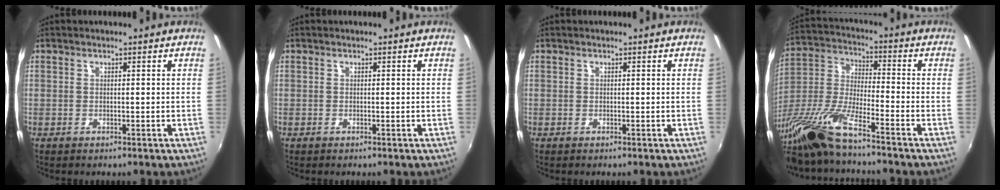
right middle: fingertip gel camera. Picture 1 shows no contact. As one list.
[{"total": 0.0}, {"total": 0.0}, {"total": 14.7, "force": [-11.2, 1.4, 9.4], "torque": [-0.208, -0.020, -0.230]}]